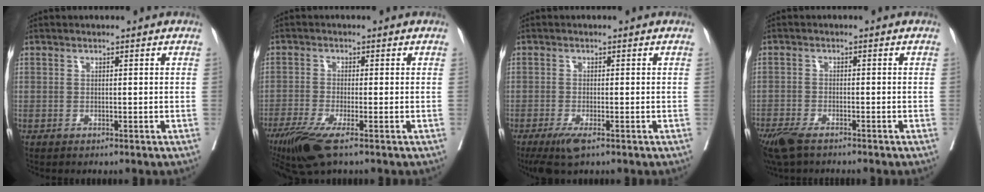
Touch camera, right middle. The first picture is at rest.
{"total": 6.4, "force": [-4.1, 0.7, 4.9], "torque": [-0.087, -0.017, -0.075]}
{"total": 4.0, "force": [-2.5, 0.7, 3.1], "torque": [-0.059, -0.013, -0.043]}
{"total": 5.9, "force": [-4.5, 1.5, 3.5], "torque": [-0.065, -0.014, -0.081]}